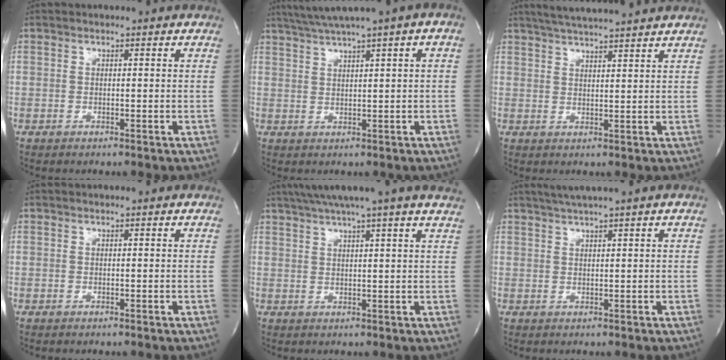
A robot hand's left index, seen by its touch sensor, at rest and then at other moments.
{"total": 6.9, "force": [4.2, -0.4, 5.5], "torque": [-0.095, 0.028, 0.072]}
{"total": 10.6, "force": [9.6, -0.3, 4.6], "torque": [-0.082, 0.022, 0.137]}
{"total": 0.0}
{"total": 16.4, "force": [14.0, -0.9, 8.6], "torque": [-0.146, 0.015, 0.176]}
{"total": 4.0, "force": [2.9, -1.0, 2.5], "torque": [-0.046, 0.012, 0.055]}